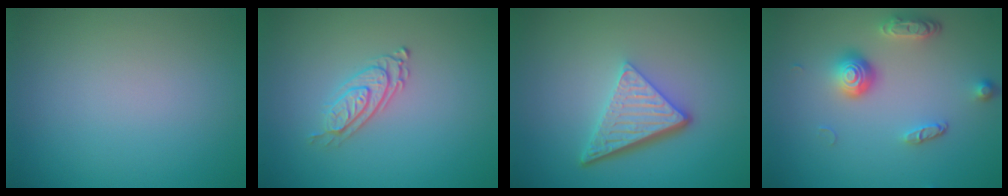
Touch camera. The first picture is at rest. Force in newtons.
{"total": 2.7, "press": 2.0, "slide": 1.8}
{"total": 5.1, "press": 3.5, "slide": 3.7}
{"total": 3.8, "press": 2.9, "slide": 2.6}